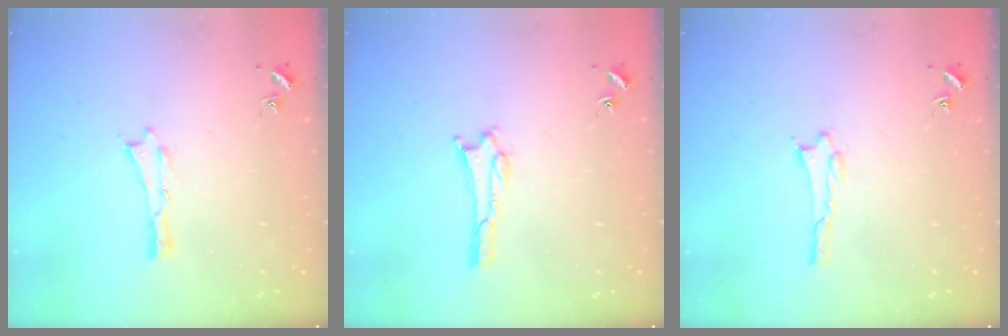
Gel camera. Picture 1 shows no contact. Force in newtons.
{"total": 1.5, "press": 1.5, "slide": 0.2}
{"total": 1.4, "press": 1.4, "slide": 0.2}